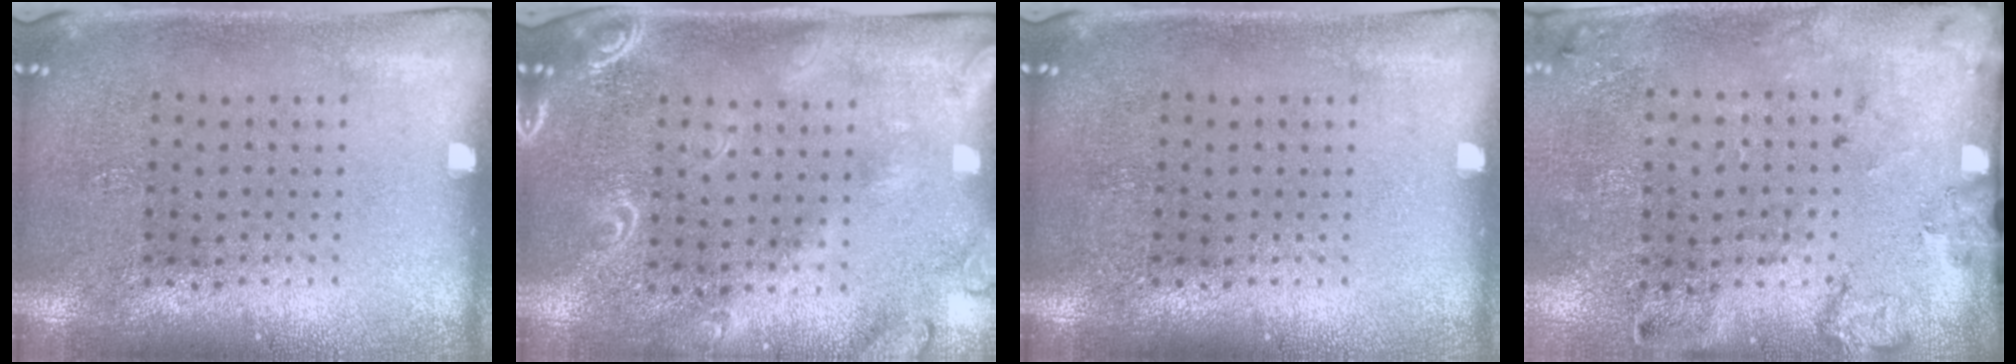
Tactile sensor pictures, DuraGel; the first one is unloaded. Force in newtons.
{"total": 2.1, "press": 1.9, "slide": 1.0}
{"total": 0.0}
{"total": 2.1, "press": 1.4, "slide": 1.6}